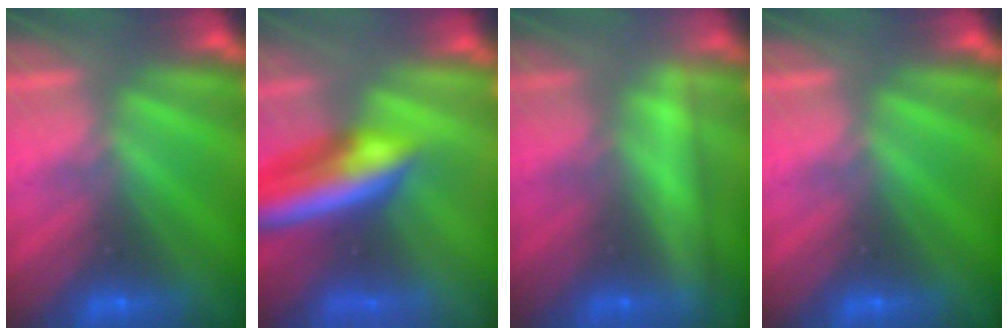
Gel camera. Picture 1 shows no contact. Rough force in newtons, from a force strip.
{"total": 7.7}
{"total": 2.4}
{"total": 0.0}